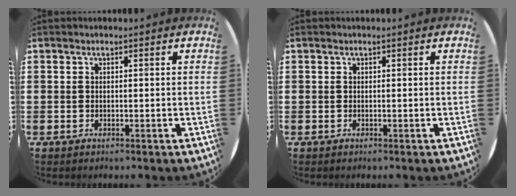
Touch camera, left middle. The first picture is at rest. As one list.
[{"total": 0.0}]